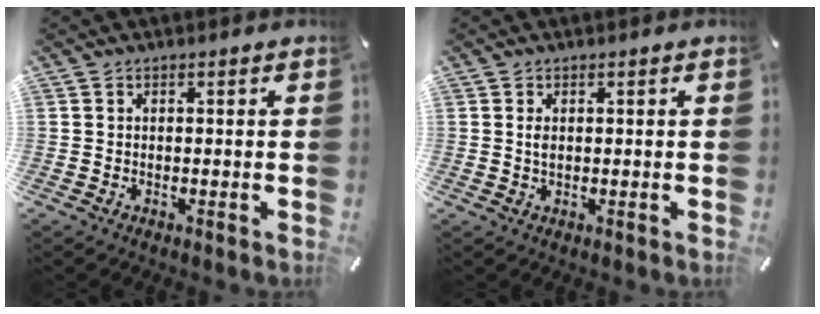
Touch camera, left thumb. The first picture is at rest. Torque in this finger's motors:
{"motor_torque": [0.38, 0.47, 0.18, -0.15, -0.01]}